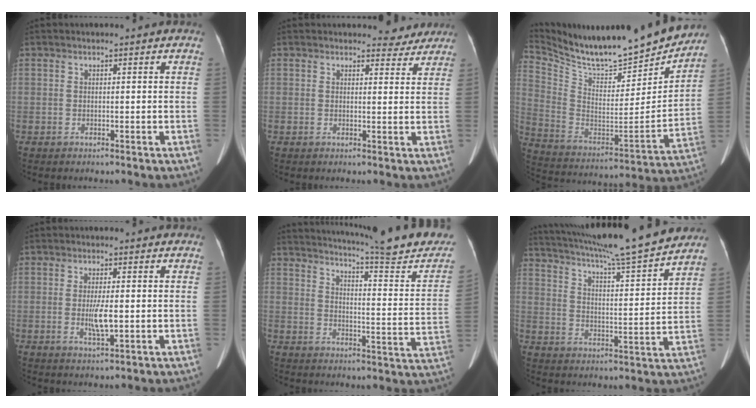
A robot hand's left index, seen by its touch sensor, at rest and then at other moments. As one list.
[{"total": 3.5, "force": [3.2, 1.3, 0.0], "torque": [0.005, -0.011, 0.027]}, {"total": 24.6, "force": [22.3, 4.1, 9.7], "torque": [-0.186, -0.050, 0.347]}, {"total": 3.8, "force": [-0.4, 0.7, 3.8], "torque": [-0.074, -0.006, -0.006]}, {"total": 22.6, "force": [20.5, 0.1, 9.6], "torque": [-0.141, -0.083, 0.250]}, {"total": 21.5, "force": [18.9, 0.4, 10.2], "torque": [-0.175, -0.007, 0.279]}]